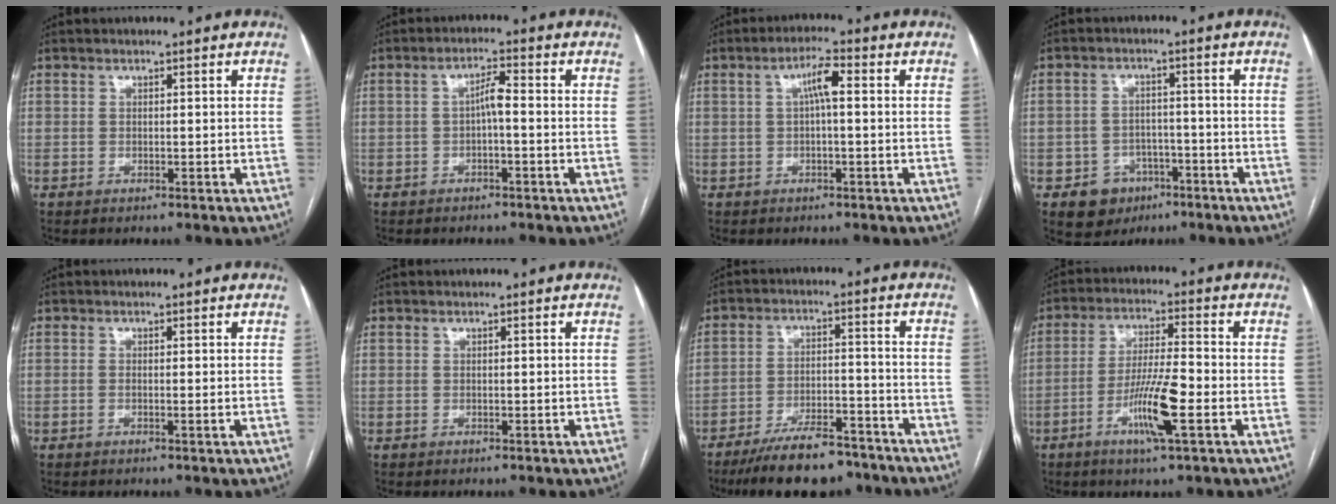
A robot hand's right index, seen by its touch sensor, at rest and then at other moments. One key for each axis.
{"total": 3.0, "fx": -0.4, "fy": 0.5, "fz": 2.9, "tx": -0.050, "ty": 0.012, "tz": -0.006}
{"total": 4.1, "fx": 0.6, "fy": 0.7, "fz": 4.0, "tx": -0.072, "ty": 0.013, "tz": 0.009}
{"total": 6.4, "fx": -3.3, "fy": 5.3, "fz": 1.4, "tx": -0.019, "ty": 0.011, "tz": -0.043}
{"total": 1.0, "fx": -0.2, "fy": 0.0, "fz": 0.9, "tx": -0.019, "ty": -0.001, "tz": -0.003}
{"total": 0.0}
{"total": 12.6, "fx": -10.3, "fy": 3.7, "fz": 6.3, "tx": -0.098, "ty": 0.004, "tz": -0.166}
{"total": 9.3, "fx": -3.6, "fy": 0.3, "fz": 8.6, "tx": -0.164, "ty": -0.007, "tz": -0.067}